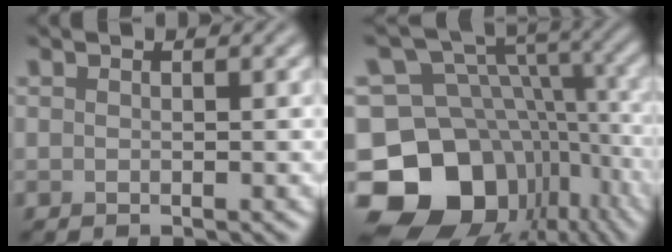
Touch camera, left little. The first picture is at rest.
{"total": 15.1, "force": [-5.8, 11.5, 7.9], "torque": [-0.153, 0.002, -0.093]}